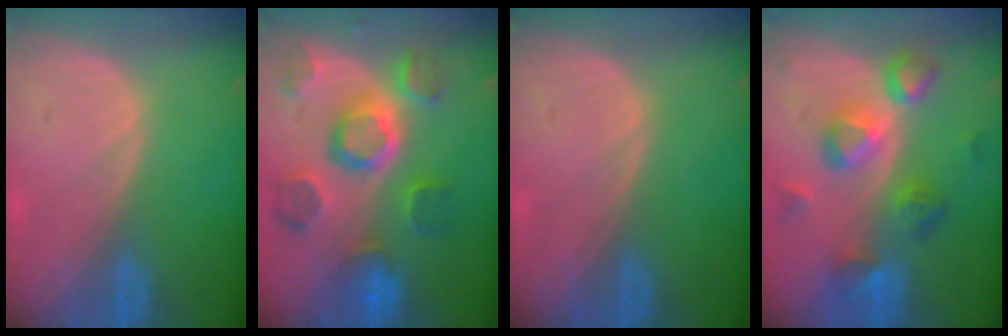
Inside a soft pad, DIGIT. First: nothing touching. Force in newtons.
{"total": 11.4, "press": 10.1, "slide": 5.3}
{"total": 0.0}
{"total": 8.3, "press": 8.1, "slide": 1.7}